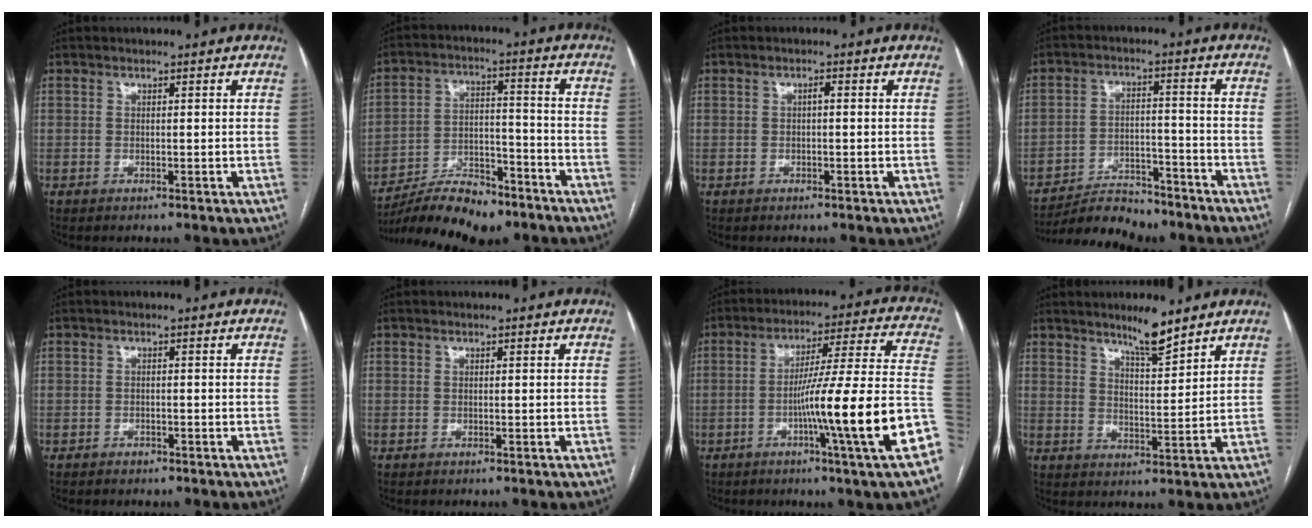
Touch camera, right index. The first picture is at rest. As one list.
[{"total": 13.5, "force": [-11.2, 4.0, 6.3], "torque": [-0.101, 0.016, -0.190]}, {"total": 0.8, "force": [0.0, 0.2, 0.8], "torque": [-0.012, 0.003, -0.001]}, {"total": 9.9, "force": [-9.3, 2.4, 2.3], "torque": [-0.032, 0.010, -0.153]}, {"total": 0.9, "force": [-0.7, 0.5, 0.2], "torque": [-0.002, 0.002, -0.010]}, {"total": 0.0}, {"total": 19.0, "force": [-6.6, -1.6, 17.7], "torque": [-0.218, 0.006, -0.102]}, {"total": 5.9, "force": [4.9, 0.5, 3.2], "torque": [-0.058, -0.008, 0.084]}]